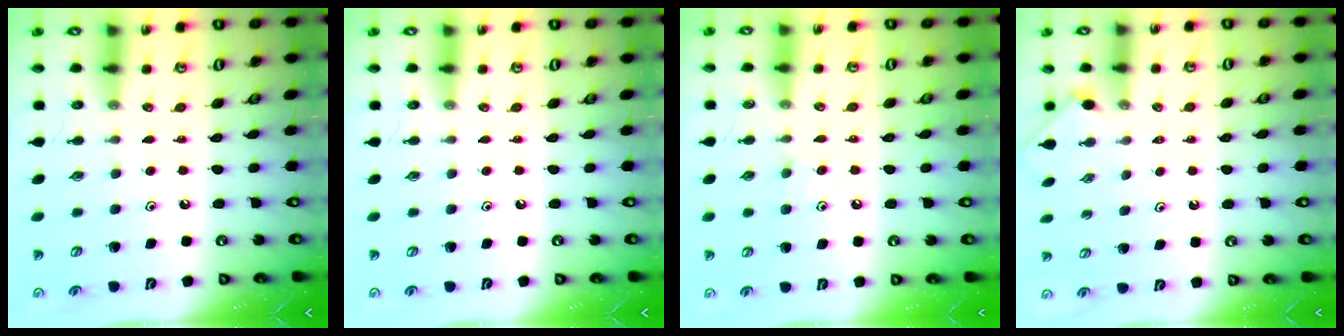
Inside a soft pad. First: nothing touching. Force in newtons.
{"total": 0.0}
{"total": 5.5, "press": 5.4, "slide": 0.8}
{"total": 0.7, "press": 0.6, "slide": 0.2}